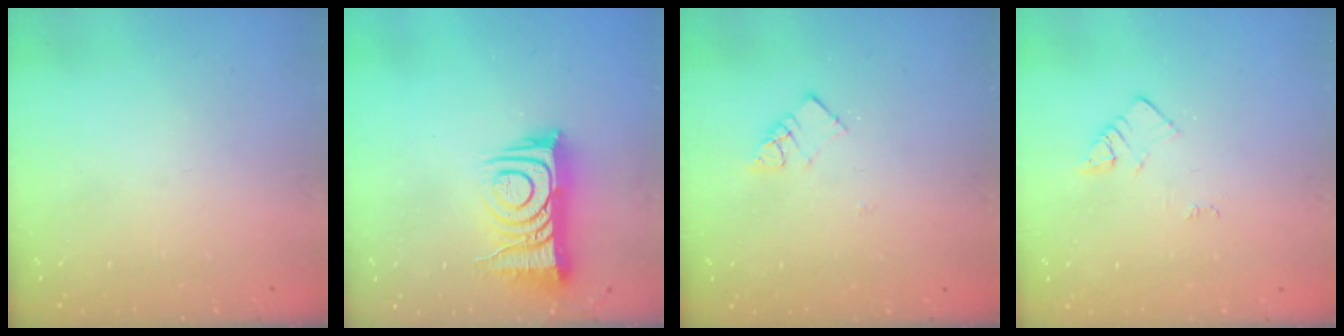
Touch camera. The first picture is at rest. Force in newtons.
{"total": 12.6, "press": 12.6, "slide": 0.9}
{"total": 5.4, "press": 5.4, "slide": 0.1}
{"total": 2.1, "press": 2.1, "slide": 0.3}